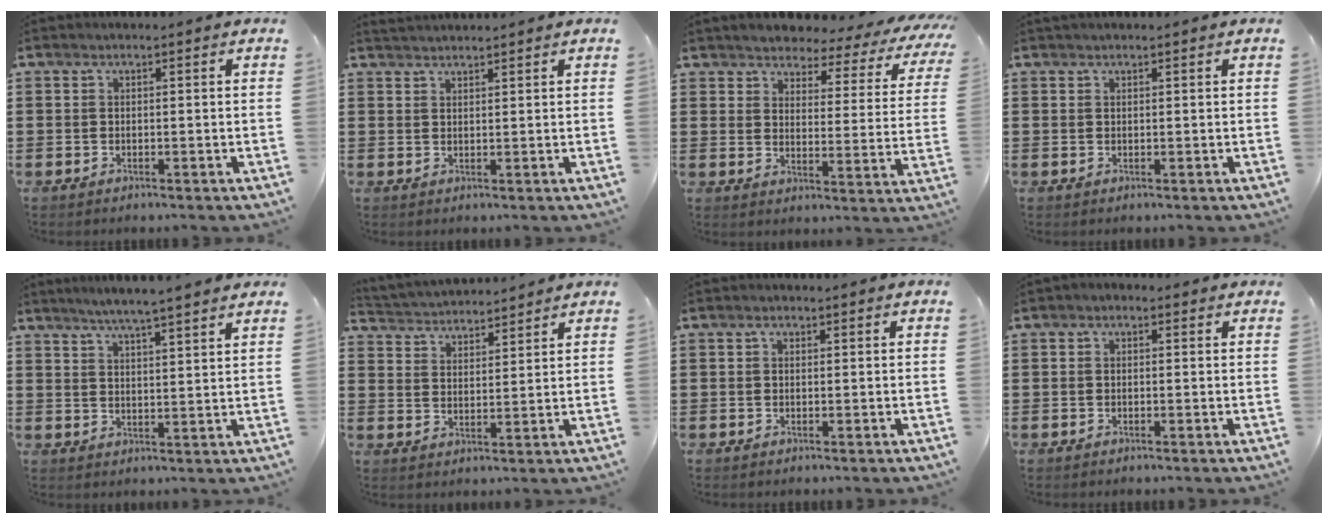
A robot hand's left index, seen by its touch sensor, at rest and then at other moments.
{"total": 1.5, "force": [1.5, -0.1, -0.1], "torque": [-0.003, 0.003, 0.031]}
{"total": 3.4, "force": [3.3, 0.7, 0.5], "torque": [-0.036, -0.026, 0.049]}
{"total": 0.6, "force": [0.5, 0.1, 0.2], "torque": [-0.005, 0.001, 0.010]}
{"total": 2.7, "force": [2.6, -0.3, 0.7], "torque": [-0.020, -0.007, 0.047]}
{"total": 3.4, "force": [3.3, 0.4, -0.4], "torque": [-0.008, -0.016, 0.059]}
{"total": 0.7, "force": [0.2, 0.5, 0.3], "torque": [-0.009, 0.005, 0.004]}
{"total": 0.8, "force": [-0.3, 0.6, 0.4], "torque": [-0.009, 0.003, -0.007]}